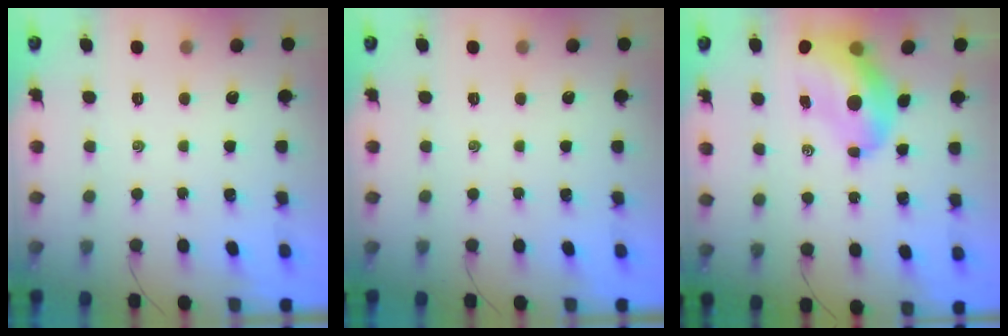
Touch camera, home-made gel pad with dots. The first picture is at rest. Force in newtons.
{"total": 0.0}
{"total": 12.1, "press": 11.6, "slide": 3.5}